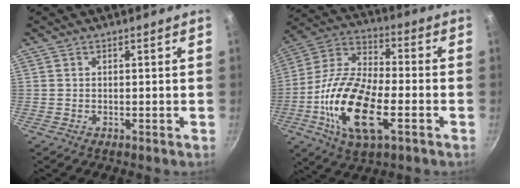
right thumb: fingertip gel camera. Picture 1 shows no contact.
{"total": 20.3, "force": [-5.9, 9.2, 17.1], "torque": [-0.328, 0.022, -0.122]}